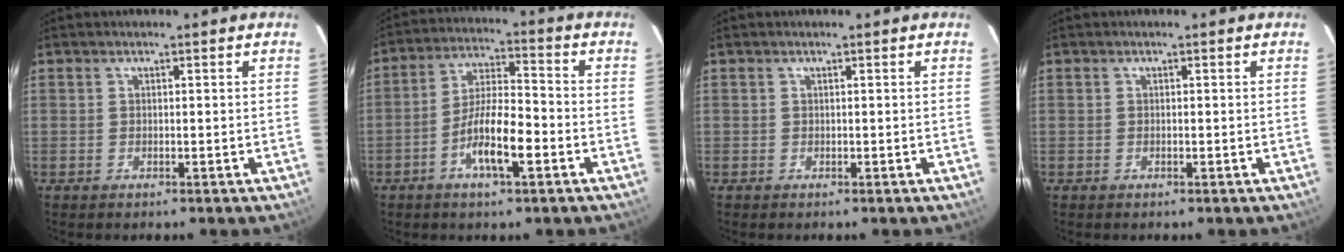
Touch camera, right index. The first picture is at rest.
{"total": 9.6, "force": [-4.0, 2.1, 8.4], "torque": [-0.167, 0.002, -0.074]}
{"total": 0.5, "force": [-0.1, 0.5, -0.1], "torque": [0.000, 0.003, -0.002]}
{"total": 0.0}